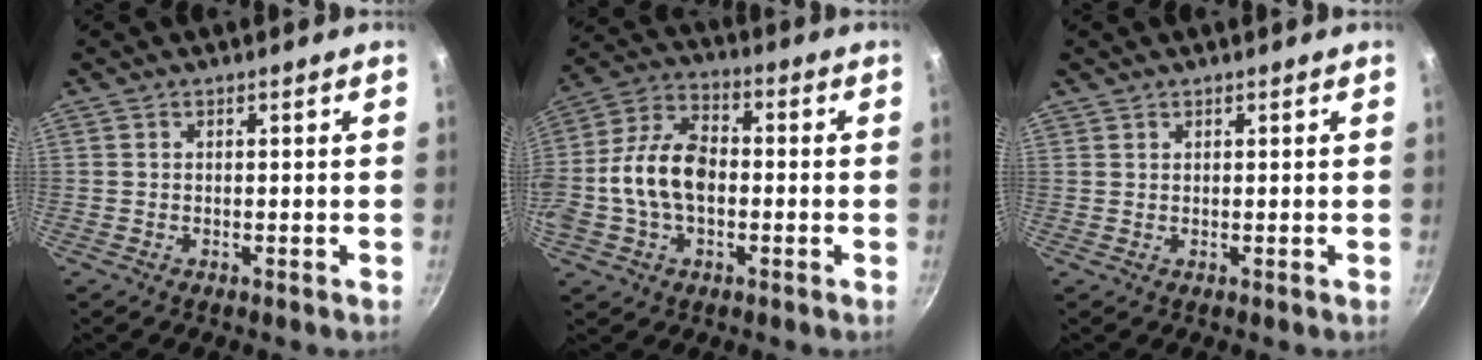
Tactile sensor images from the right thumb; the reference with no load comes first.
{"total": 13.8, "force": [-1.4, 8.9, 10.4], "torque": [-0.179, 0.037, -0.040]}
{"total": 0.6, "force": [0.3, 0.4, -0.1], "torque": [0.008, -0.003, 0.005]}